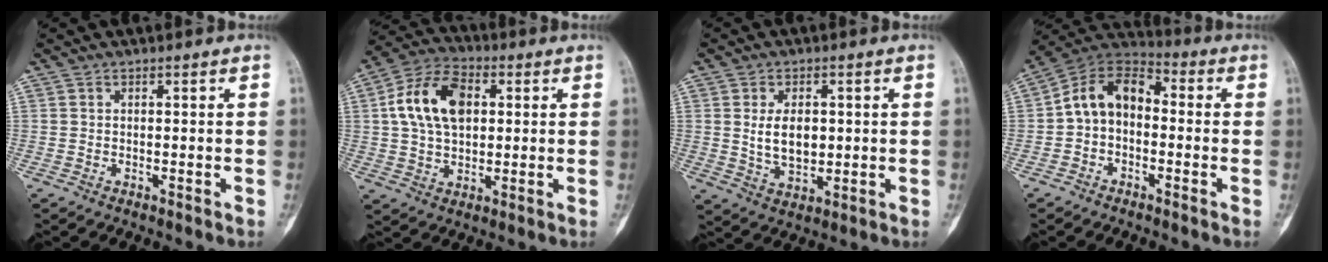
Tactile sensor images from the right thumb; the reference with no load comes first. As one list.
[{"total": 13.6, "force": [2.6, 8.7, 10.1], "torque": [-0.174, 0.015, 0.039]}, {"total": 7.1, "force": [0.8, 4.4, 5.5], "torque": [-0.079, -0.009, 0.022]}, {"total": 10.6, "force": [-0.7, 7.5, 7.5], "torque": [-0.110, 0.042, -0.032]}]